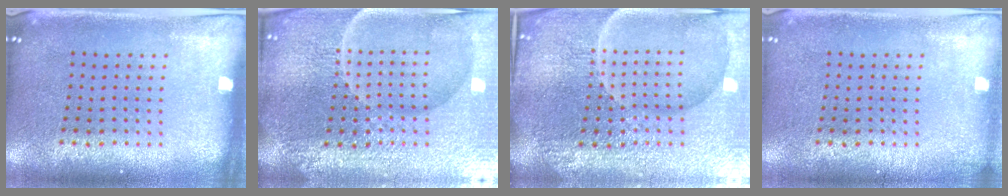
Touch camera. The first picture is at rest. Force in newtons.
{"total": 6.8, "press": 6.0, "slide": 3.2}
{"total": 6.8, "press": 6.0, "slide": 3.1}
{"total": 0.7, "press": 0.7, "slide": 0.0}